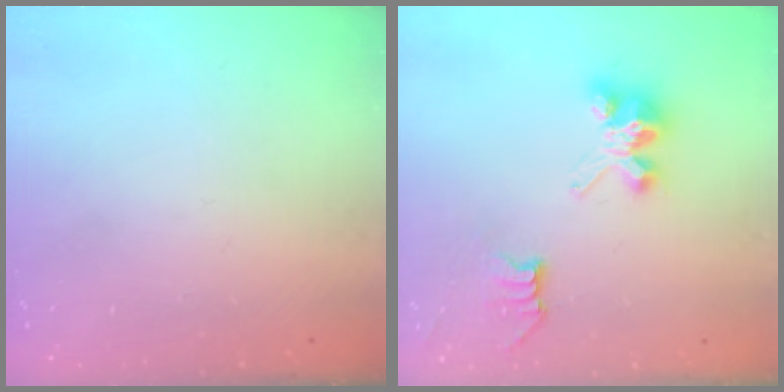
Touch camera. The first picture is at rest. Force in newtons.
{"total": 6.6, "press": 6.6, "slide": 0.1}